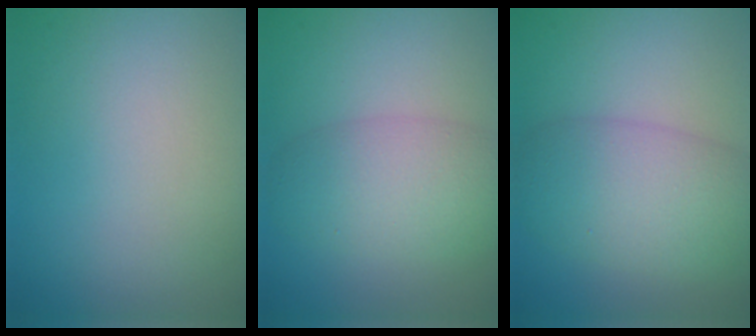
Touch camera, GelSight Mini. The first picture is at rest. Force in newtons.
{"total": 5.2, "press": 5.2, "slide": 0.2}
{"total": 6.8, "press": 6.8, "slide": 0.2}